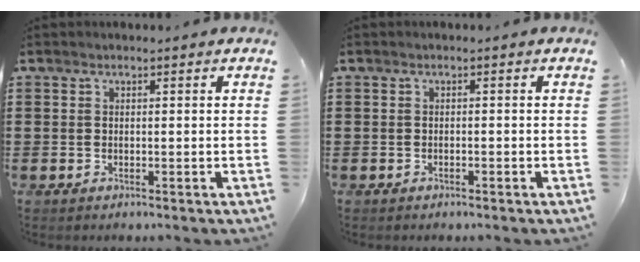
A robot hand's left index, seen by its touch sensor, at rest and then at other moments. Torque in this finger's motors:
{"motor_torque": [-0.05, -0.06, 0.06, -0.01]}